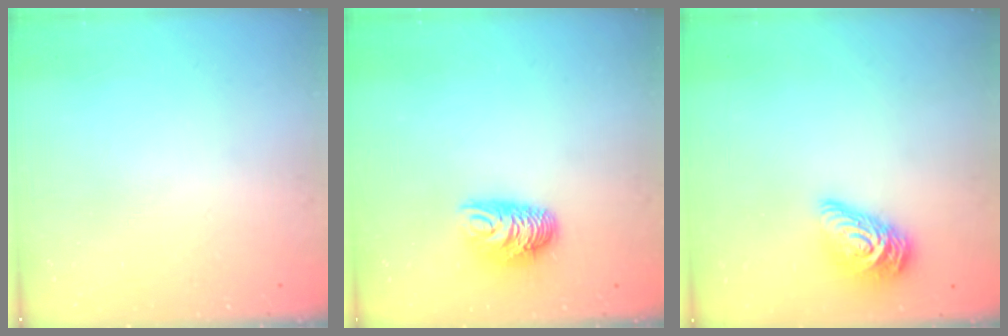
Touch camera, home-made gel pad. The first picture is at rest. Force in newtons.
{"total": 8.5, "press": 8.5, "slide": 0.3}
{"total": 12.2, "press": 12.2, "slide": 0.6}